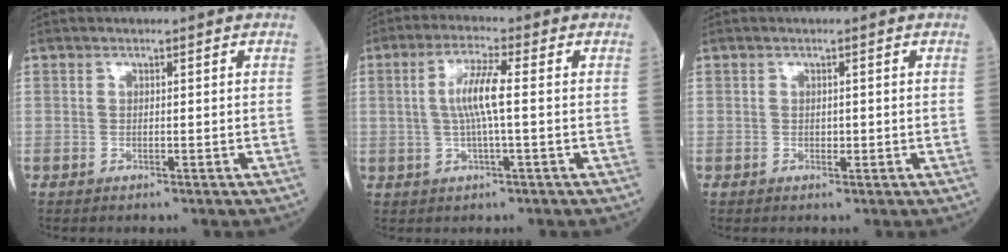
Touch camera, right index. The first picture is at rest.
{"total": 6.1, "force": [0.4, 0.2, 6.1], "torque": [-0.123, 0.006, 0.006]}
{"total": 0.7, "force": [-0.1, 0.5, 0.5], "torque": [-0.008, 0.001, 0.001]}